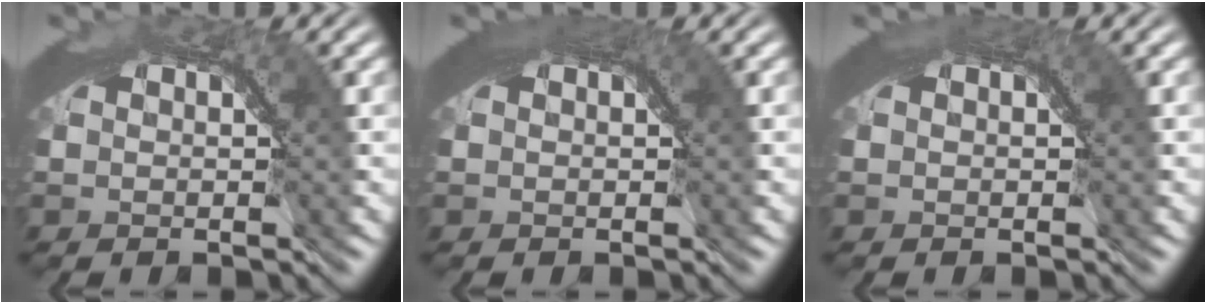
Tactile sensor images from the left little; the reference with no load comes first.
{"total": 1.4, "force": [0.8, 0.3, 1.0], "torque": [-0.008, 0.002, 0.010]}
{"total": 1.0, "force": [0.5, 0.2, 0.8], "torque": [-0.005, 0.001, 0.006]}